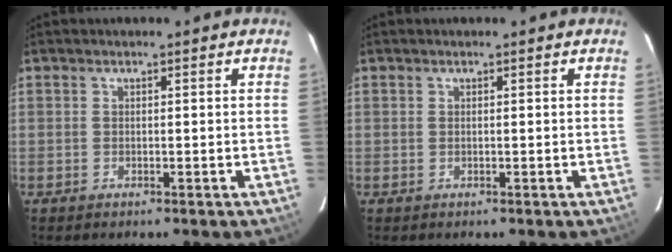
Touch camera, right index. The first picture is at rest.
{"total": 0.0}